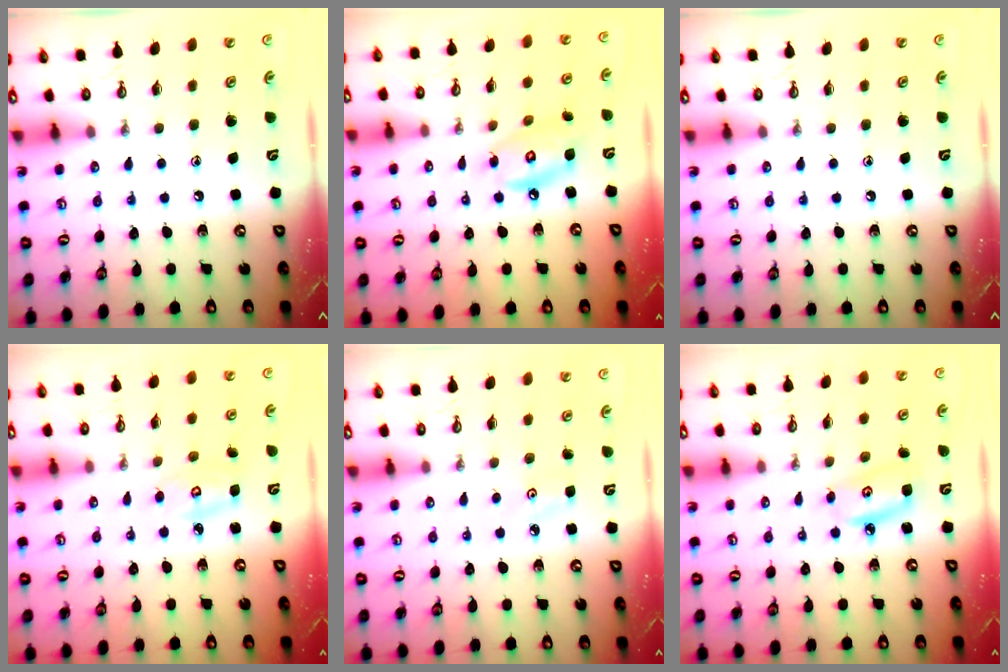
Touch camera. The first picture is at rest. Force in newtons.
{"total": 9.5, "press": 9.5, "slide": 0.7}
{"total": 0.0}
{"total": 3.7, "press": 3.7, "slide": 0.5}
{"total": 3.3, "press": 3.2, "slide": 0.5}
{"total": 5.6, "press": 5.5, "slide": 0.4}